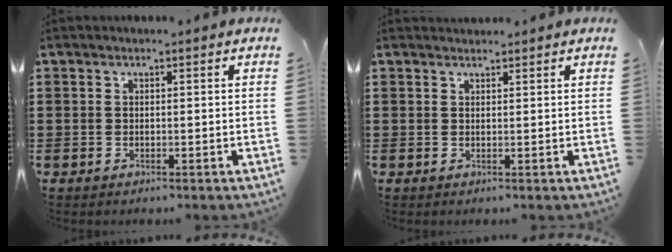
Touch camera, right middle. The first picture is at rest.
{"total": 1.0, "force": [1.0, 0.2, -0.1], "torque": [-0.001, 0.001, 0.020]}